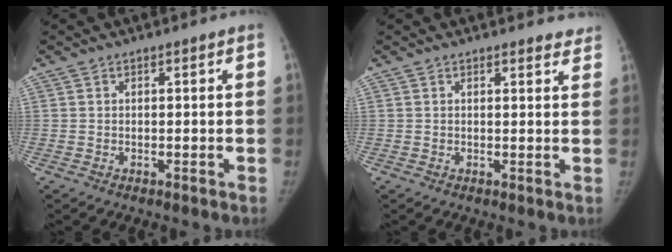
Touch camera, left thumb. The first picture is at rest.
{"total": 3.6, "force": [3.4, 1.1, 0.8], "torque": [0.012, -0.015, 0.026]}